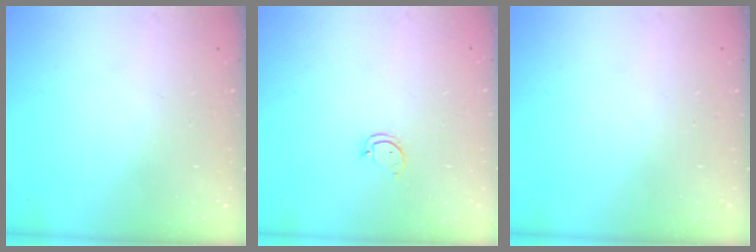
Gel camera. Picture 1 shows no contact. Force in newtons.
{"total": 2.5, "press": 2.5, "slide": 0.3}
{"total": 0.0}